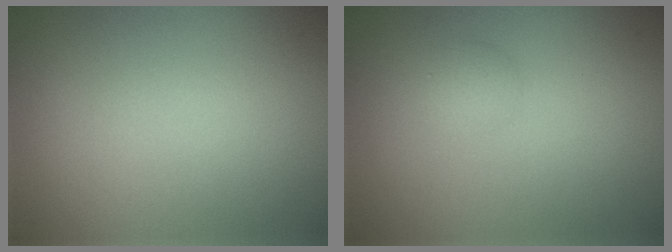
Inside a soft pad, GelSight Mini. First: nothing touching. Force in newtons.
{"total": 1.2, "press": 1.2, "slide": 0.1}